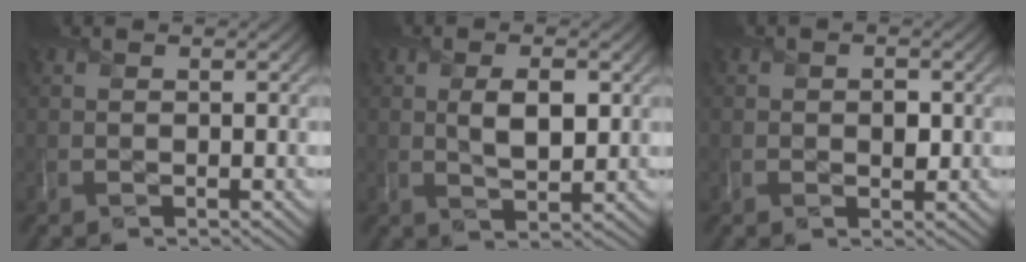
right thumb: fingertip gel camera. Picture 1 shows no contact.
{"total": 4.7, "force": [0.8, 2.3, 4.0], "torque": [-0.076, -0.005, 0.015]}
{"total": 1.8, "force": [-0.1, 1.4, 1.1], "torque": [-0.018, -0.008, -0.007]}